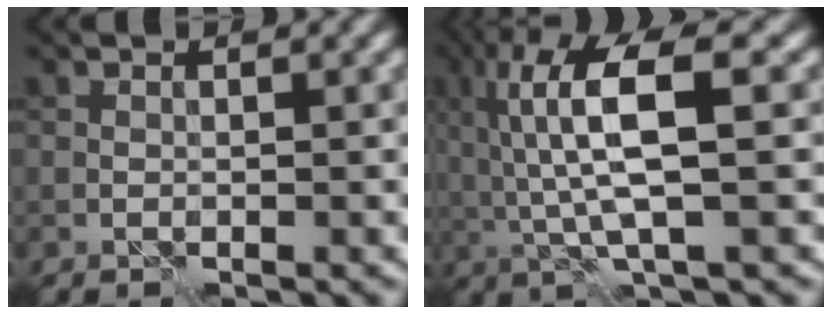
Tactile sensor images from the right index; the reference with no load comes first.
{"total": 8.5, "force": [1.4, 2.2, 8.1], "torque": [-0.165, 0.009, 0.027]}